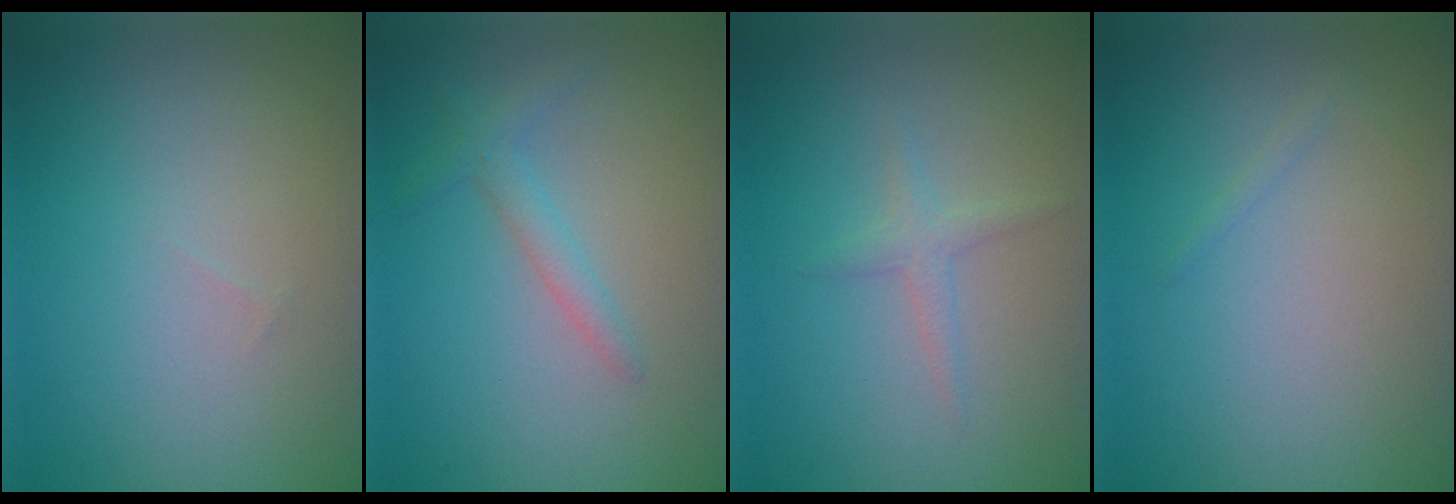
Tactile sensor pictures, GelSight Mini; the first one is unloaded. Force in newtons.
{"total": 1.7, "press": 1.7, "slide": 0.1}
{"total": 1.3, "press": 1.3, "slide": 0.0}
{"total": 0.5, "press": 0.5, "slide": 0.0}